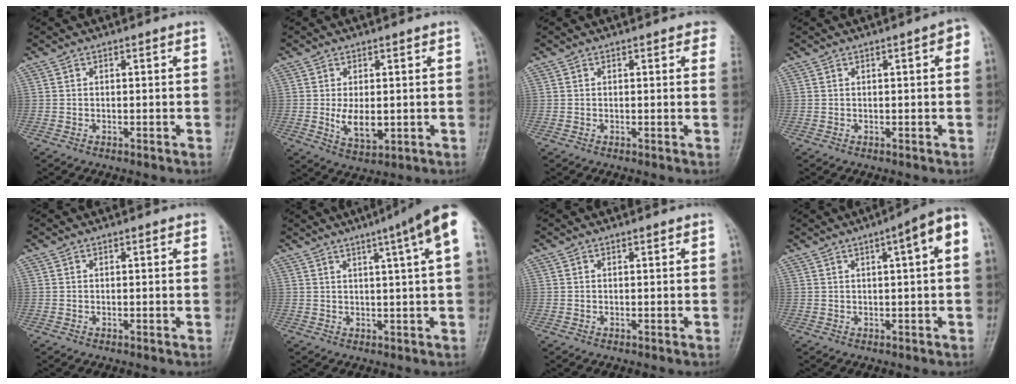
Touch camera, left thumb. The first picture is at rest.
{"total": 5.5, "force": [-0.3, 3.2, 4.5], "torque": [-0.073, -0.014, 0.005]}
{"total": 3.2, "force": [2.1, 1.4, 2.0], "torque": [0.001, 0.000, 0.013]}
{"total": 2.8, "force": [0.7, 0.8, 2.6], "torque": [-0.030, 0.005, 0.004]}
{"total": 0.9, "force": [0.6, 0.4, 0.6], "torque": [-0.004, 0.001, 0.002]}
{"total": 10.7, "force": [4.8, 0.3, 9.6], "torque": [-0.132, 0.012, 0.054]}
{"total": 0.0}
{"total": 6.9, "force": [1.8, 1.2, 6.6], "torque": [-0.093, 0.022, 0.019]}